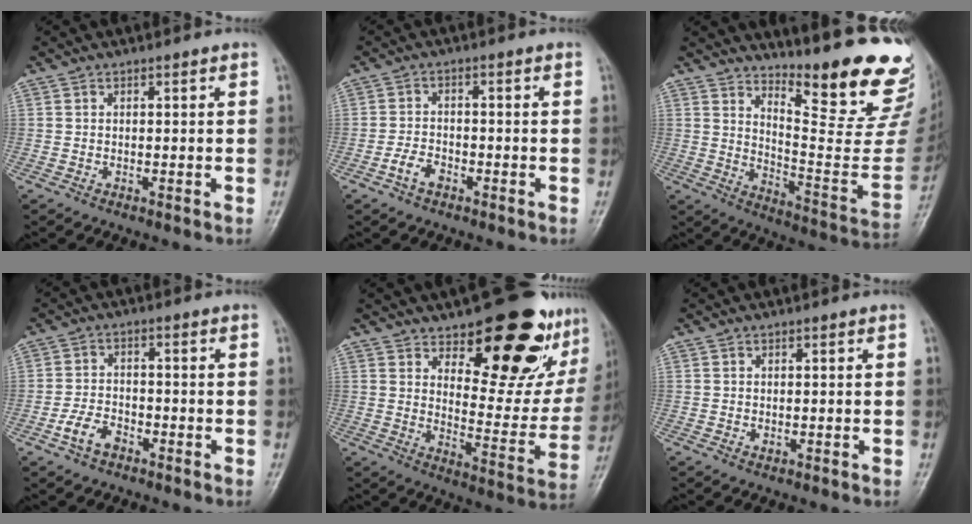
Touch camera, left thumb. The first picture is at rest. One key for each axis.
{"total": 3.7, "fx": -2.1, "fy": 2.2, "fz": 2.0, "tx": -0.036, "ty": 0.015, "tz": -0.041}
{"total": 24.5, "fx": 18.6, "fy": 5.3, "fz": 15.0, "tx": -0.177, "ty": -0.164, "tz": 0.251}
{"total": 4.9, "fx": -2.8, "fy": 2.9, "fz": 2.8, "tx": -0.050, "ty": 0.018, "tz": -0.055}
{"total": 23.3, "fx": 14.3, "fy": 9.2, "fz": 15.9, "tx": -0.159, "ty": -0.095, "tz": 0.206}
{"total": 0.8, "fx": 0.0, "fy": 0.6, "fz": 0.5, "tx": -0.006, "ty": -0.001, "tz": 0.001}